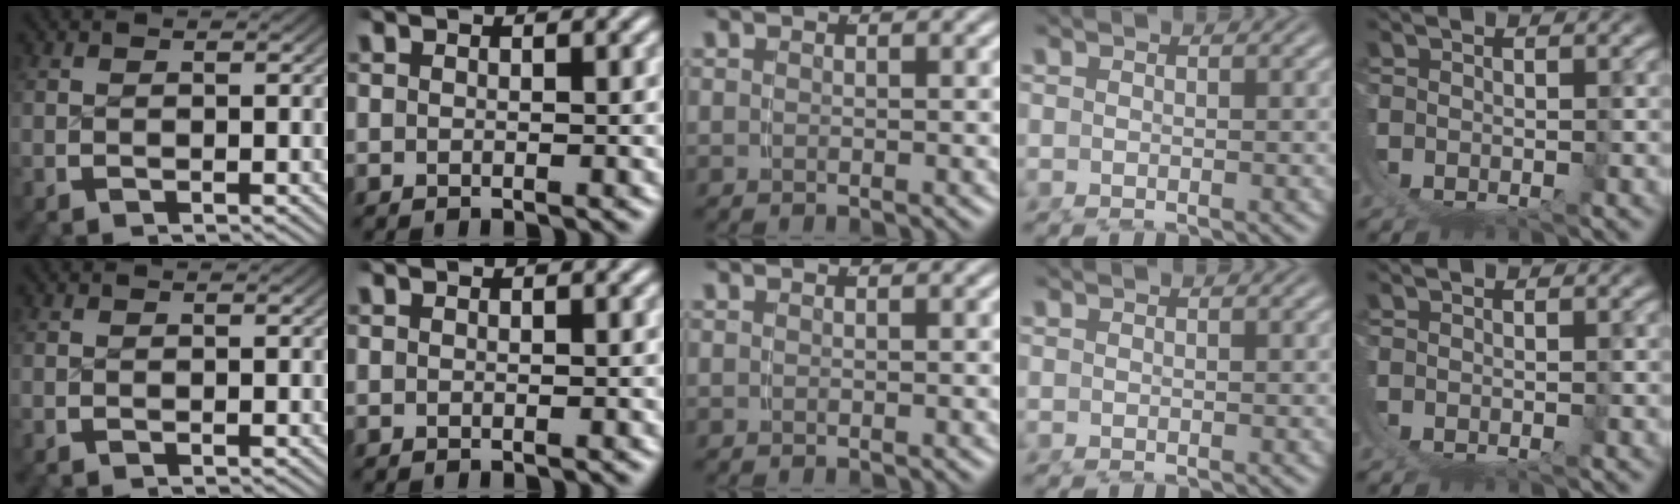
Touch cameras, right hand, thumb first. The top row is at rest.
{}